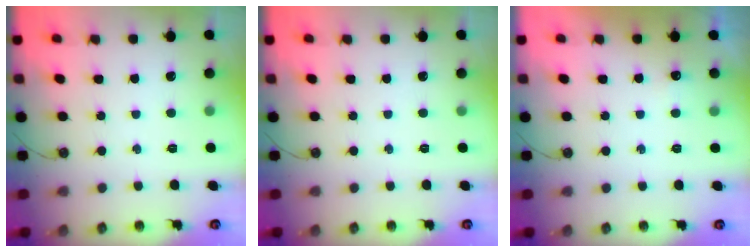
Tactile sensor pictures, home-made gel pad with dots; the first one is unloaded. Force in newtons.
{"total": 0.0}
{"total": 2.8, "press": 2.7, "slide": 0.4}